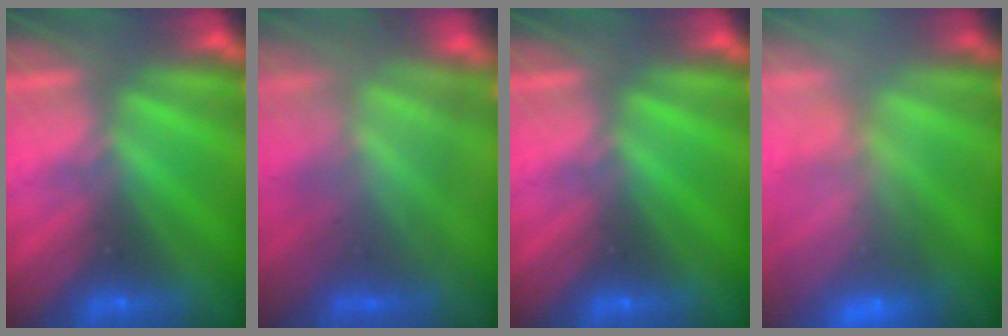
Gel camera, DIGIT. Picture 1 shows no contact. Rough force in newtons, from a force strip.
{"total": 4.1}
{"total": 0.0}
{"total": 8.3}